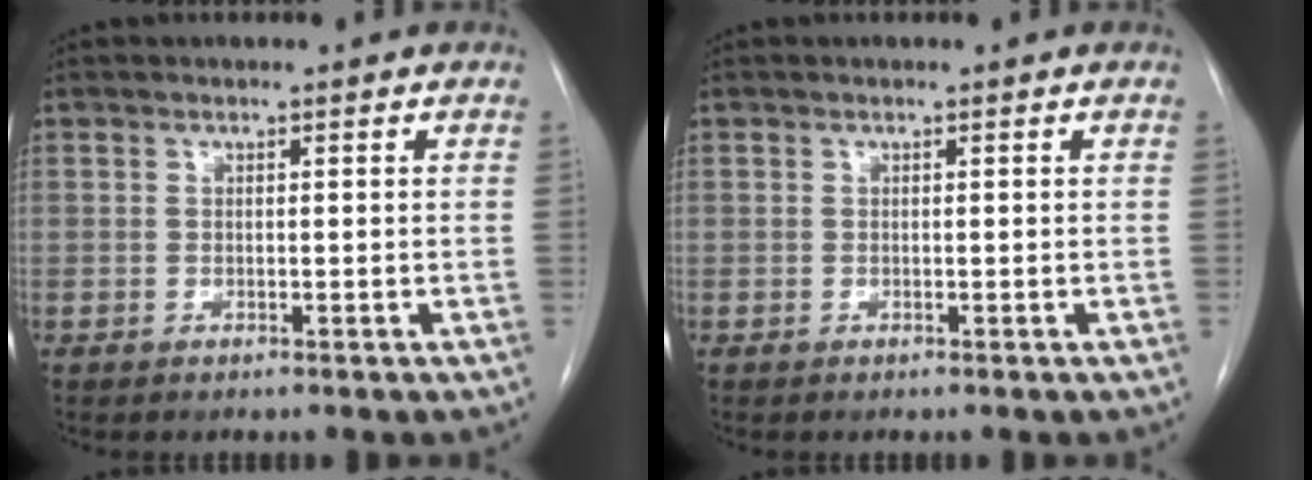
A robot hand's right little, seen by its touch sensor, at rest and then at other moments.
{"total": 0.0}